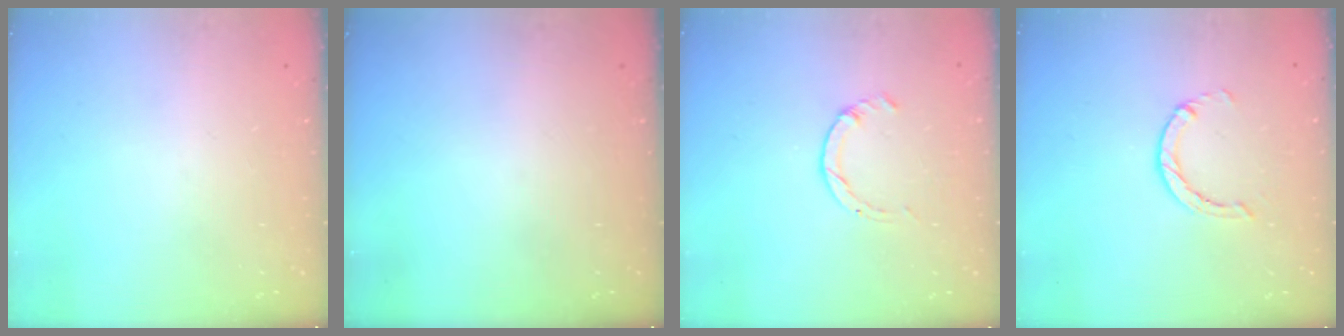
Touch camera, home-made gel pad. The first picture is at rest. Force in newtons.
{"total": 0.0}
{"total": 1.4, "press": 1.4, "slide": 0.2}
{"total": 1.4, "press": 1.4, "slide": 0.3}